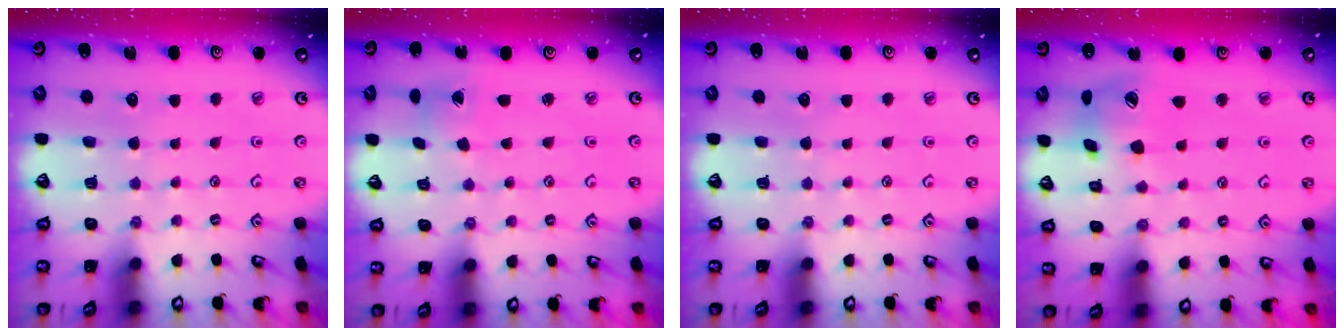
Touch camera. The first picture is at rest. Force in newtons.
{"total": 0.5, "press": 0.5, "slide": 0.1}
{"total": 0.0}
{"total": 13.8, "press": 13.7, "slide": 1.7}